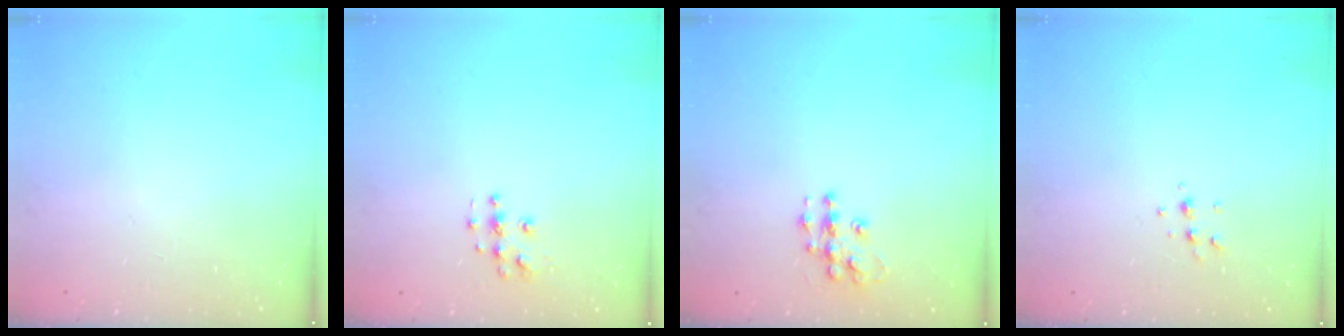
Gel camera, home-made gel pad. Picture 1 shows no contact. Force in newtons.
{"total": 5.9, "press": 5.9, "slide": 0.1}
{"total": 9.4, "press": 9.4, "slide": 0.5}
{"total": 4.9, "press": 4.8, "slide": 1.1}